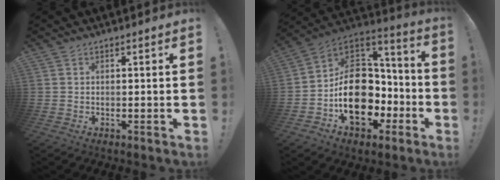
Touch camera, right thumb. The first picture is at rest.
{"total": 21.4, "force": [-5.4, 15.8, 13.5], "torque": [-0.217, 0.035, -0.065]}